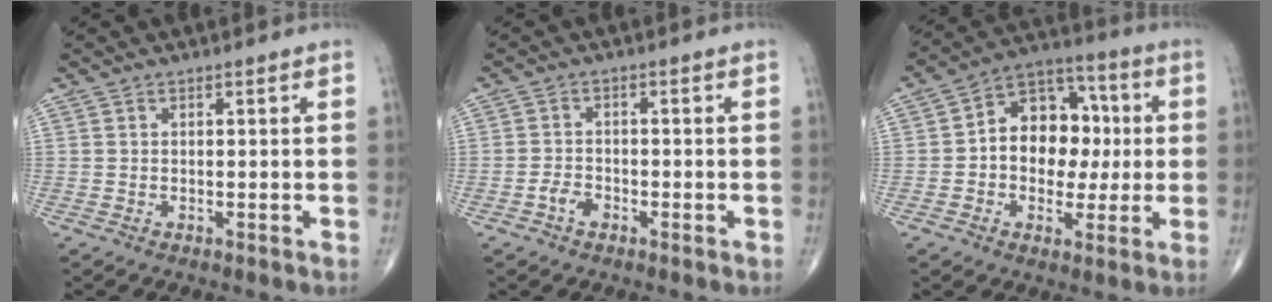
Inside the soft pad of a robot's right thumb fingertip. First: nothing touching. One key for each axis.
{"total": 2.7, "fx": -1.4, "fy": 1.7, "fz": 1.5, "tx": -0.024, "ty": 0.011, "tz": -0.028}
{"total": 14.5, "fx": 0.5, "fy": 10.6, "fz": 9.9, "tx": -0.100, "ty": 0.032, "tz": -0.001}